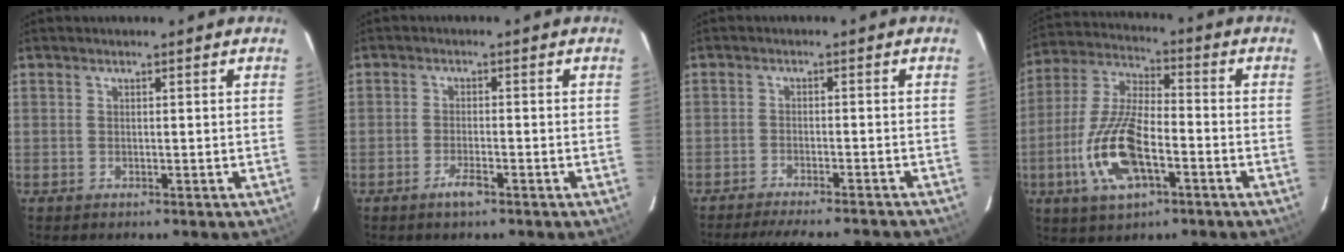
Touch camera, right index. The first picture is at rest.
{"total": 3.0, "force": [-2.0, 0.7, 2.1], "torque": [-0.049, -0.002, -0.039]}
{"total": 14.1, "force": [-12.7, 2.0, 5.6], "torque": [-0.115, -0.006, -0.177]}
{"total": 15.2, "force": [-5.3, 6.0, 12.9], "torque": [-0.281, -0.006, -0.100]}